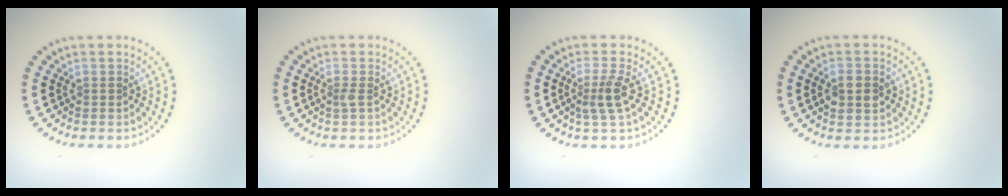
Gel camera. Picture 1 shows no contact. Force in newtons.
{"total": 0.6, "press": 0.5, "slide": 0.3}
{"total": 2.3, "press": 1.8, "slide": 1.5}
{"total": 2.9, "press": 2.9, "slide": 0.1}